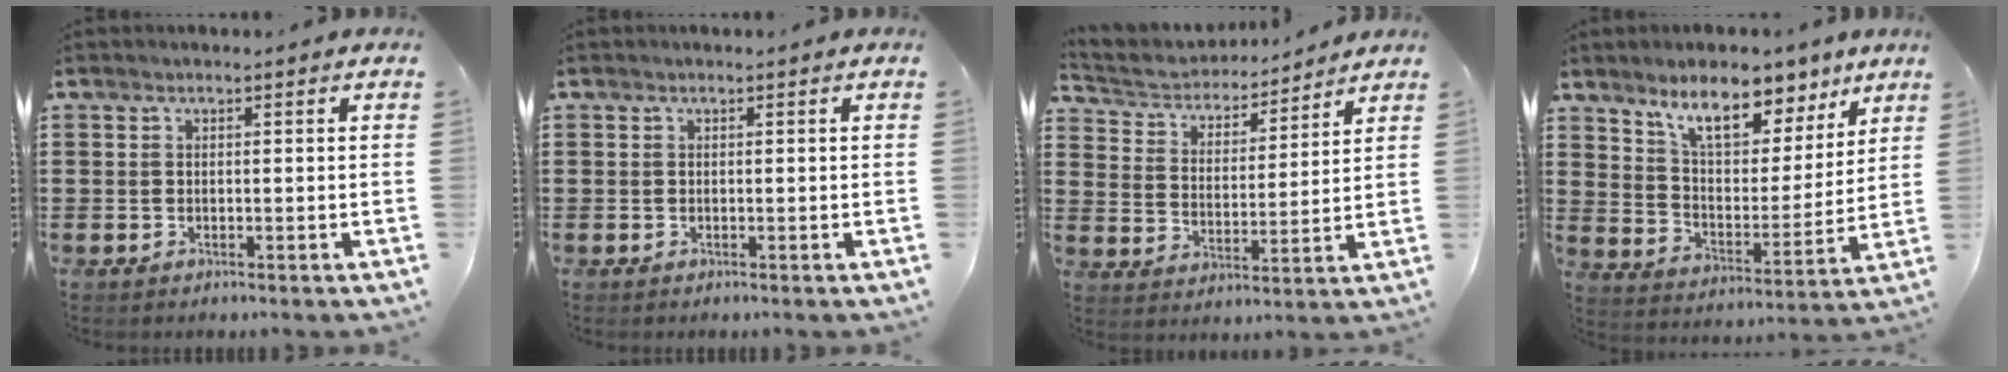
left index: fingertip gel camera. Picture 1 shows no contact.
{"total": 0.0}
{"total": 4.5, "force": [4.4, 1.1, 0.2], "torque": [-0.032, -0.029, 0.071]}
{"total": 9.9, "force": [7.9, 3.7, 4.8], "torque": [-0.095, -0.037, 0.139]}